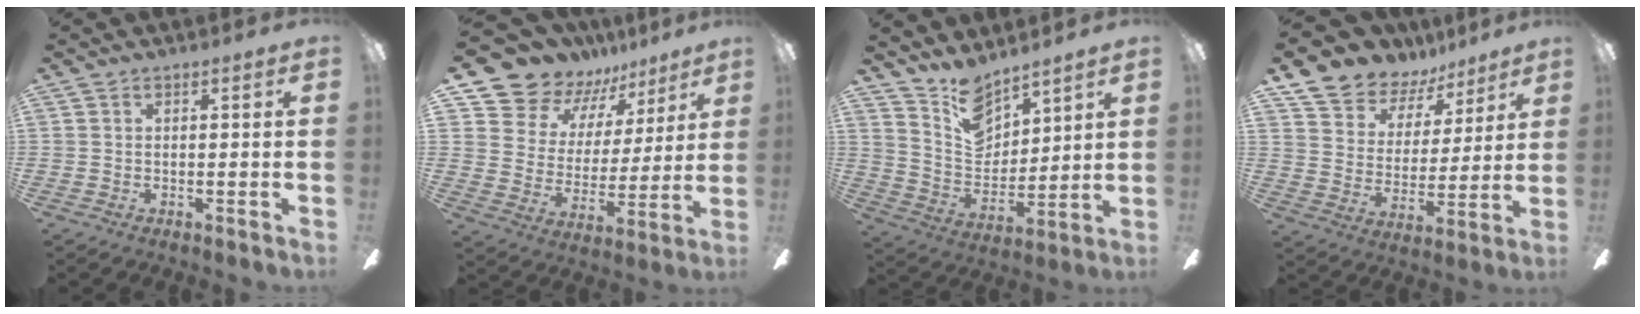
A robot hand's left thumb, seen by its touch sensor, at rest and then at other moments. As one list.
[{"total": 12.5, "force": [10.9, 6.2, 0.5], "torque": [-0.048, -0.098, 0.207]}, {"total": 11.8, "force": [9.7, 5.8, 3.7], "torque": [-0.079, -0.062, 0.189]}, {"total": 11.6, "force": [10.0, 5.6, 2.0], "torque": [-0.059, -0.080, 0.188]}]